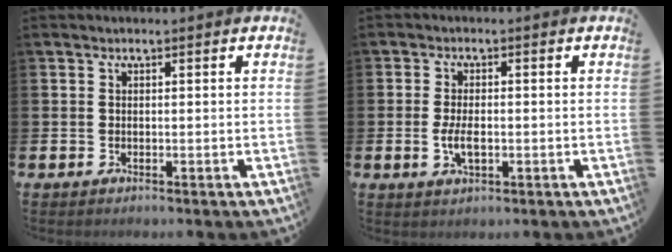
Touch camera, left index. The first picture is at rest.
{"total": 3.3, "force": [-0.4, 1.6, 2.9], "torque": [-0.041, -0.003, -0.010]}